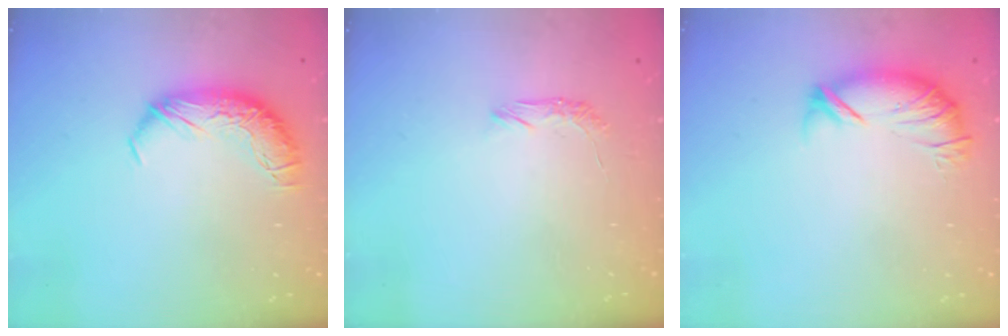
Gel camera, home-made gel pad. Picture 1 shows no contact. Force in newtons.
{"total": 6.4, "press": 6.4, "slide": 1.0}
{"total": 3.8, "press": 3.4, "slide": 1.8}